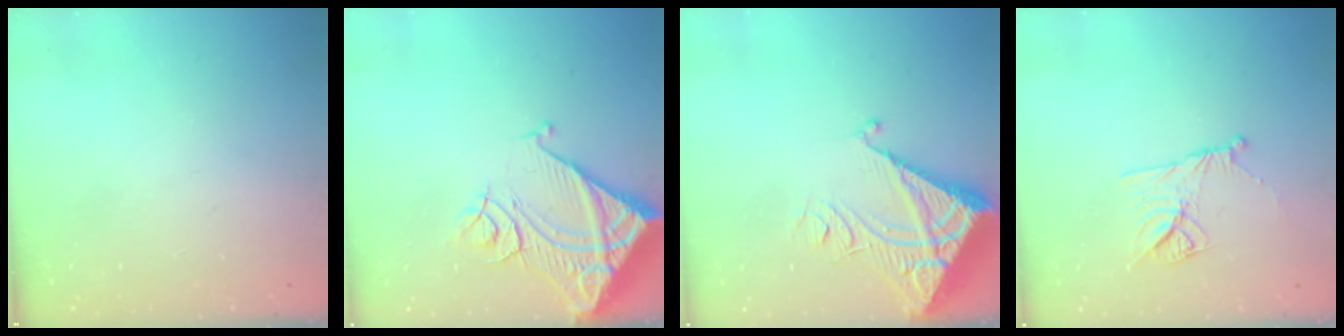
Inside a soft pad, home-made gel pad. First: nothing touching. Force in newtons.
{"total": 14.6, "press": 14.5, "slide": 2.0}
{"total": 7.4, "press": 7.3, "slide": 0.8}
{"total": 9.9, "press": 9.8, "slide": 1.2}